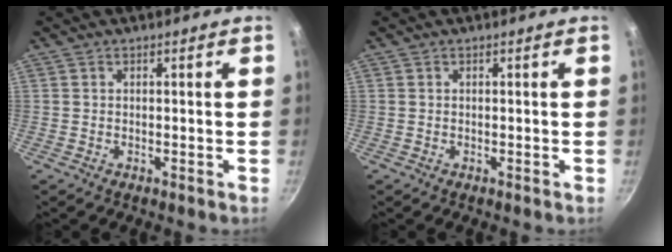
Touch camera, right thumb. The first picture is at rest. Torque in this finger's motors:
{"motor_torque": [-0.08, -0.08, 0.13, -0.06, 0.00]}